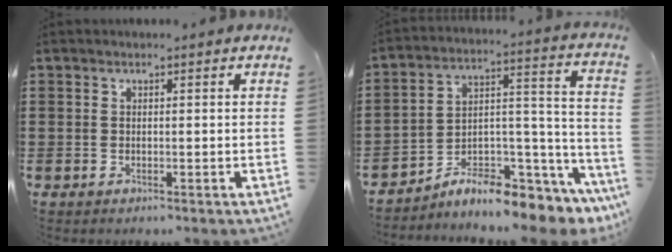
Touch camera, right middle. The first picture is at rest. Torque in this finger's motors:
{"motor_torque": [1.55, -0.59, 0.38, 0.12]}